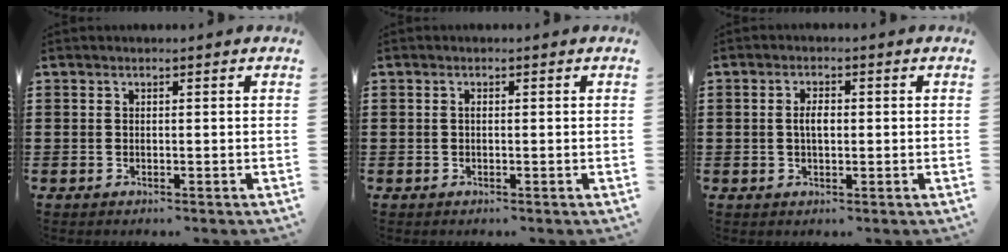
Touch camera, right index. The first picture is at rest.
{"total": 0.6, "force": [-0.1, 0.1, 0.5], "torque": [-0.013, -0.003, -0.001]}
{"total": 2.6, "force": [0.0, 1.1, 2.3], "torque": [-0.045, 0.004, -0.002]}